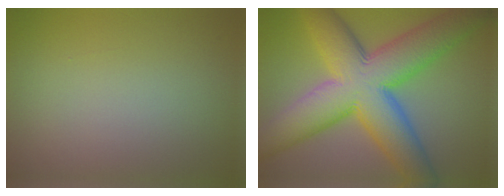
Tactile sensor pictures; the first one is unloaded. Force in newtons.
{"total": 13.9, "press": 13.9, "slide": 0.3}